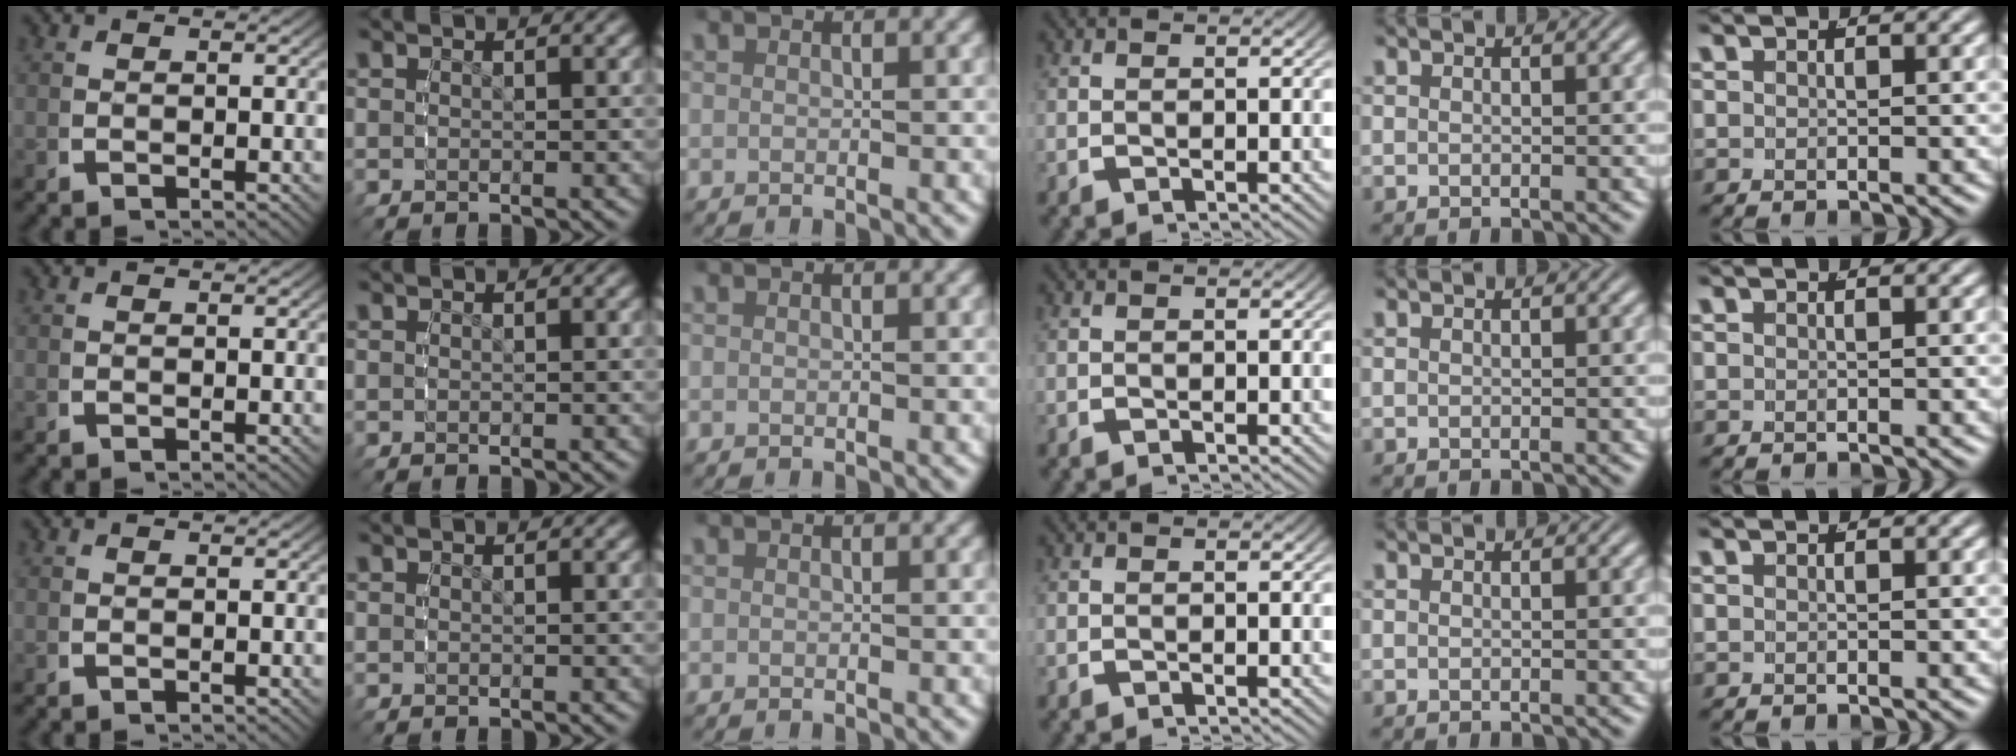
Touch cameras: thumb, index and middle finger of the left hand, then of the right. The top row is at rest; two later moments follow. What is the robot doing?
{"motion": "reach", "object": "photo album"}